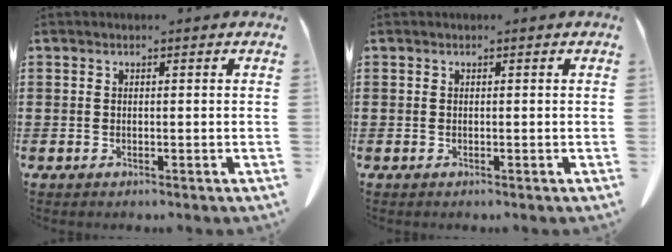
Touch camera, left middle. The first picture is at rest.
{"total": 0.0}